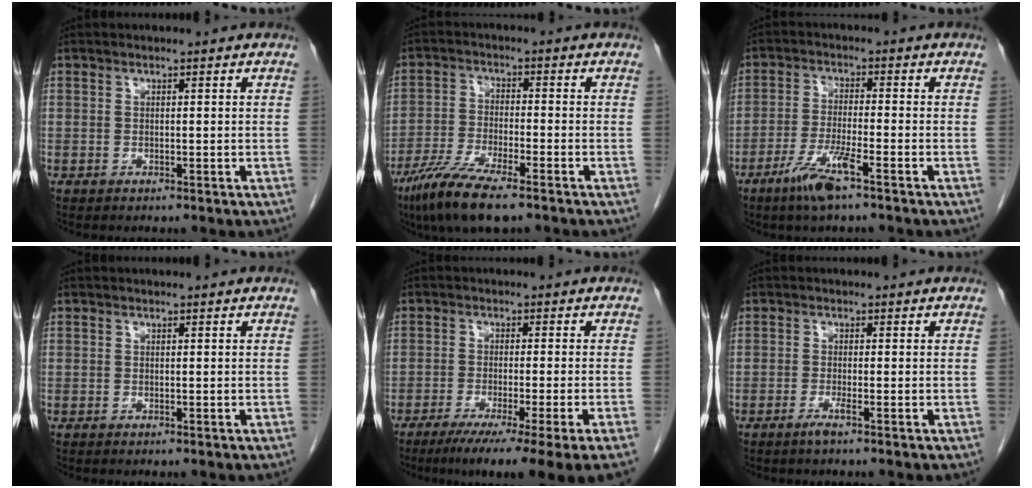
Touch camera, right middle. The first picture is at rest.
{"total": 9.7, "force": [-6.8, 1.5, 6.7], "torque": [-0.131, -0.024, -0.123]}
{"total": 6.3, "force": [-4.0, 0.2, 4.9], "torque": [-0.100, -0.011, -0.077]}
{"total": 0.0}
{"total": 13.0, "force": [-9.4, -1.5, 8.8], "torque": [-0.098, -0.034, -0.139]}
{"total": 1.5, "force": [-1.0, -0.3, 1.1], "torque": [-0.022, -0.001, -0.021]}